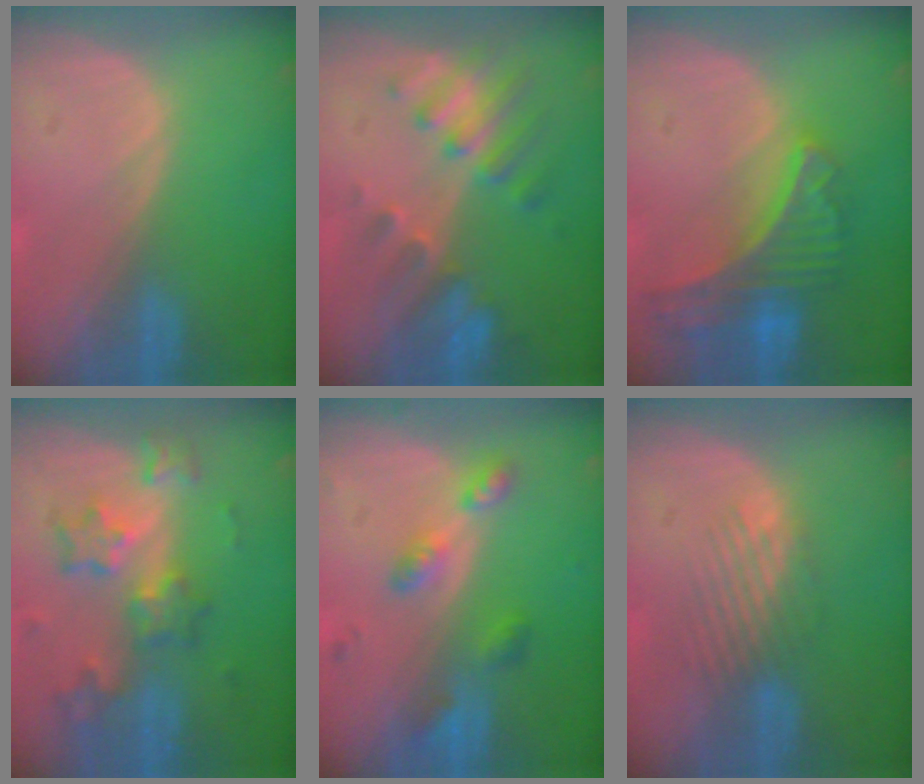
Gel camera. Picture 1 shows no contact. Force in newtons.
{"total": 7.9, "press": 7.0, "slide": 3.7}
{"total": 9.0, "press": 7.9, "slide": 4.4}
{"total": 8.4, "press": 7.4, "slide": 4.0}
{"total": 5.1, "press": 5.1, "slide": 0.4}
{"total": 4.1, "press": 3.6, "slide": 1.9}